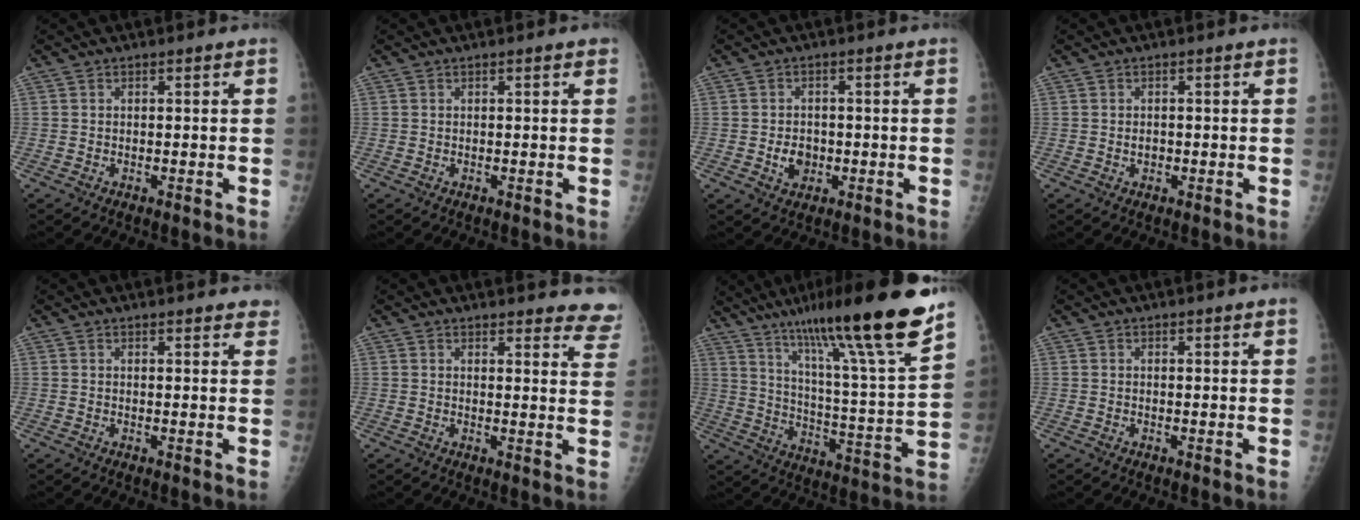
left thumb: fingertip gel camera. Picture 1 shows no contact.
{"total": 0.6, "force": [0.3, 0.1, 0.4], "torque": [-0.007, 0.001, 0.001]}
{"total": 3.9, "force": [-0.8, 3.1, 2.2], "torque": [-0.021, 0.004, -0.009]}
{"total": 1.2, "force": [-0.2, 1.0, 0.7], "torque": [-0.007, 0.002, -0.001]}
{"total": 4.4, "force": [4.0, 1.1, 1.5], "torque": [0.004, -0.012, 0.037]}
{"total": 10.7, "force": [10.4, 2.2, 1.8], "torque": [0.026, -0.076, 0.082]}
{"total": 24.9, "force": [17.4, 1.7, 17.7], "torque": [-0.264, -0.067, 0.277]}
{"total": 1.3, "force": [0.9, 0.0, 0.9], "torque": [-0.006, -0.001, 0.012]}